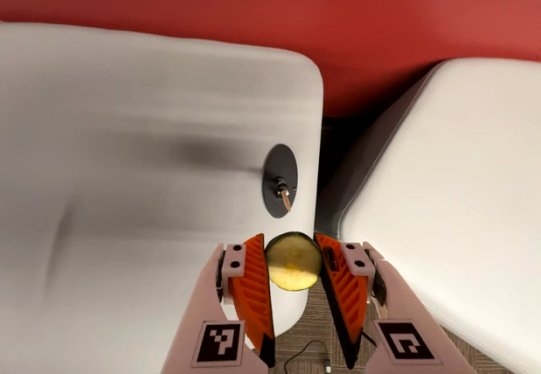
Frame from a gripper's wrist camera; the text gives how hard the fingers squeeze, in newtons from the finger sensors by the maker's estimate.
{"total": 11.0, "left": 11.0, "right": 10.9}